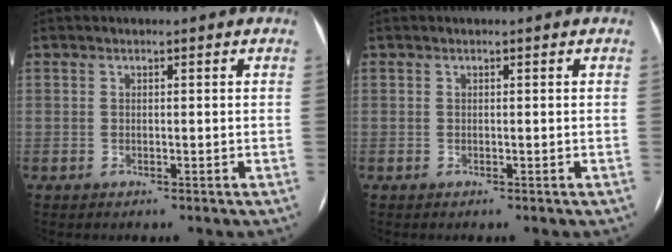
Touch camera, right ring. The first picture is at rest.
{"total": 0.0}